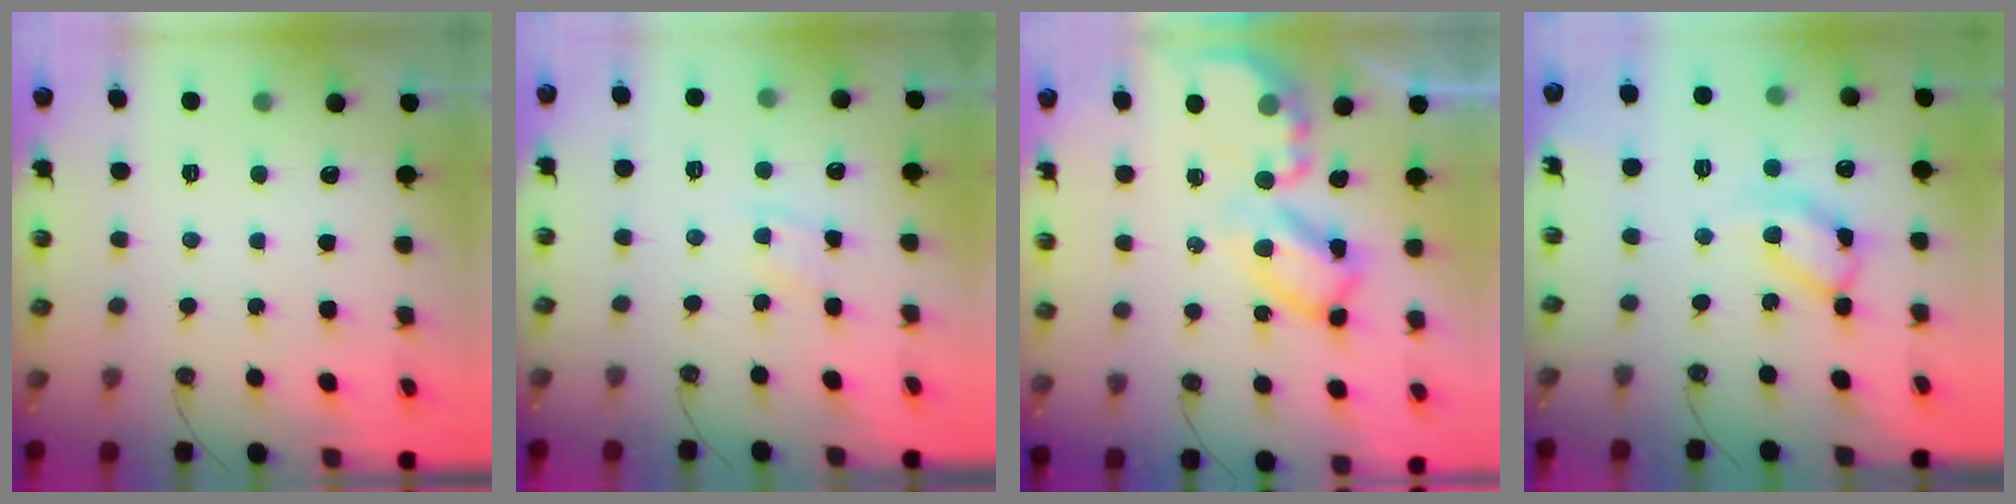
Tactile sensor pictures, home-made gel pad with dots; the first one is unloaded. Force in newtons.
{"total": 6.1, "press": 6.1, "slide": 0.8}
{"total": 13.2, "press": 13.1, "slide": 1.2}
{"total": 11.8, "press": 11.8, "slide": 0.8}